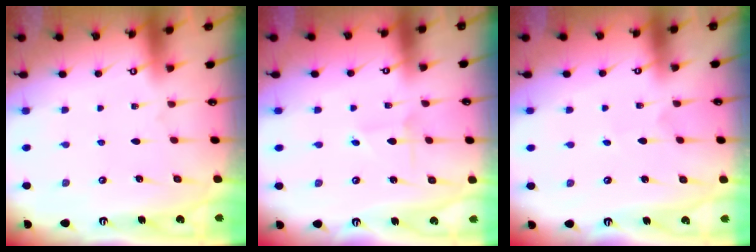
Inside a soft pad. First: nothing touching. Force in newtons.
{"total": 1.5, "press": 1.5, "slide": 0.2}
{"total": 1.6, "press": 1.6, "slide": 0.1}